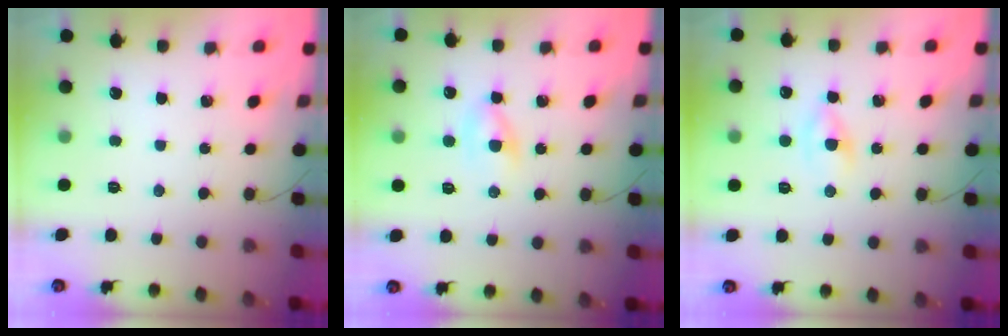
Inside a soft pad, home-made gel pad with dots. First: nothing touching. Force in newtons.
{"total": 3.6, "press": 3.6, "slide": 0.8}
{"total": 1.8, "press": 1.5, "slide": 1.0}